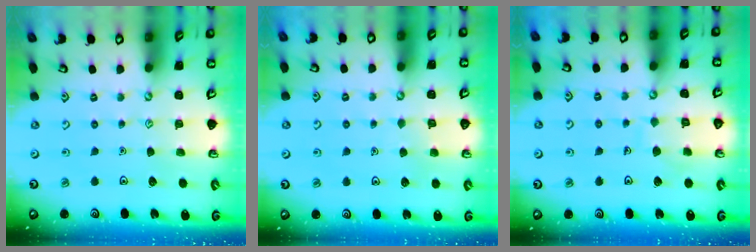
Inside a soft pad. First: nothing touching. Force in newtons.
{"total": 3.4, "press": 3.4, "slide": 0.3}
{"total": 6.4, "press": 6.3, "slide": 0.5}